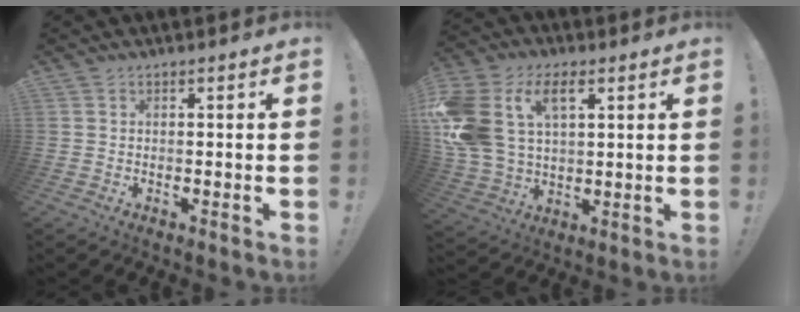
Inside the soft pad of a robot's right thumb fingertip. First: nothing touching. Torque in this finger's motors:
{"motor_torque": [1.64, 1.79, 1.61, 0.10, 0.35]}